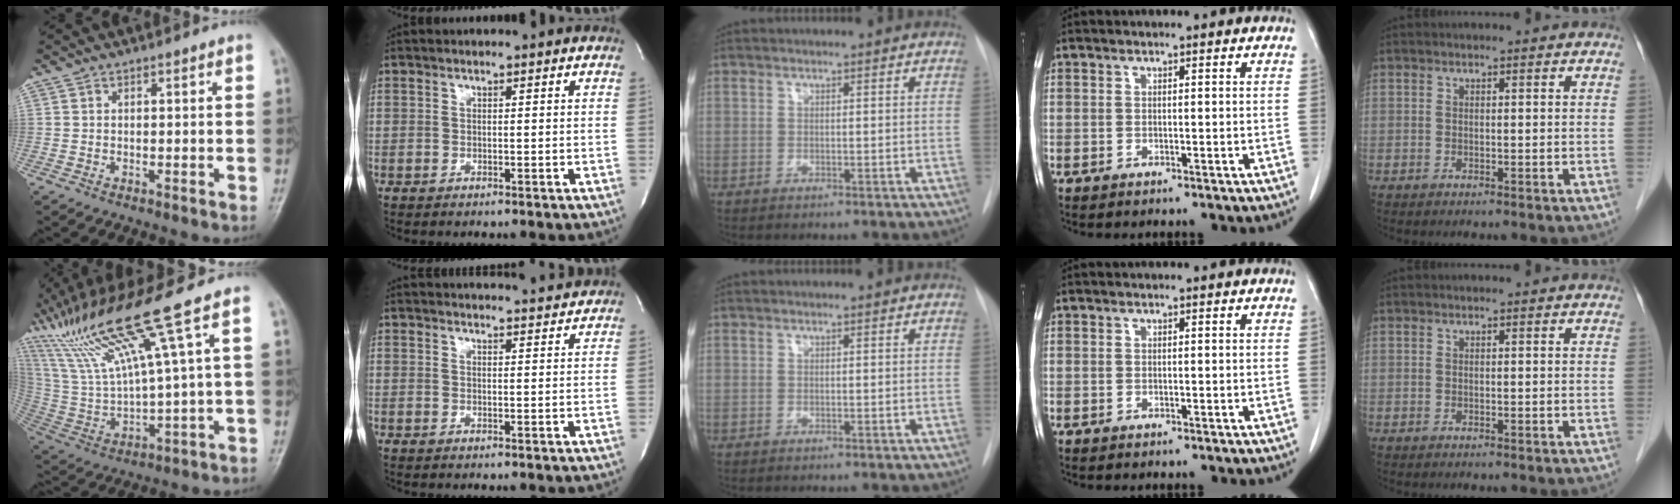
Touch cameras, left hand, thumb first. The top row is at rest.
{"thumb": {"total": 18.0, "force": [11.0, -0.1, 14.3], "torque": [-0.284, -0.029, 0.212]}, "index": {"total": 9.1, "force": [8.9, 0.6, 1.7], "torque": [-0.020, 0.007, 0.101]}}